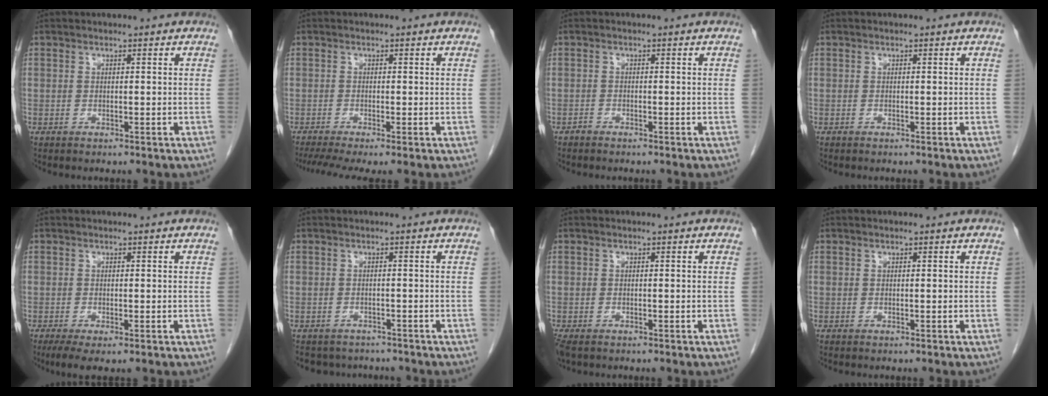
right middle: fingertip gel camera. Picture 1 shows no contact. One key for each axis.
{"total": 5.7, "fx": -4.0, "fy": 0.7, "fz": 4.0, "tx": -0.067, "ty": -0.014, "tz": -0.069}
{"total": 0.6, "fx": -0.5, "fy": 0.1, "fz": 0.0, "tx": -0.006, "ty": -0.001, "tz": -0.013}
{"total": 0.0}
{"total": 3.4, "fx": -1.9, "fy": 0.9, "fz": 2.7, "tx": -0.048, "ty": -0.011, "tz": -0.029}
{"total": 5.6, "fx": -5.1, "fy": 2.4, "fz": 0.4, "tx": -0.002, "ty": 0.002, "tz": -0.063}
{"total": 3.3, "fx": -2.2, "fy": 1.7, "fz": 1.8, "tx": -0.041, "ty": -0.010, "tz": -0.037}
{"total": 0.0}